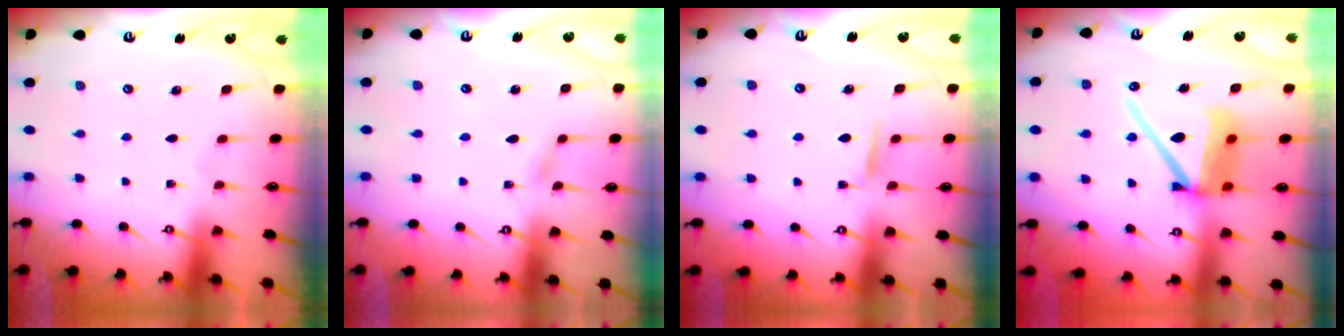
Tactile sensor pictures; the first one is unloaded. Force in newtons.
{"total": 1.3, "press": 1.3, "slide": 0.1}
{"total": 6.1, "press": 6.0, "slide": 0.8}
{"total": 14.2, "press": 14.1, "slide": 1.7}